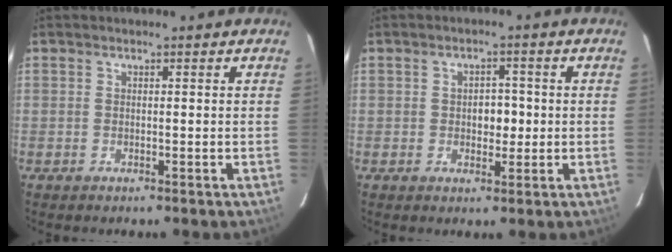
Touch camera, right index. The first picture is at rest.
{"total": 3.5, "force": [-0.2, 2.5, 2.4], "torque": [-0.036, 0.008, 0.000]}